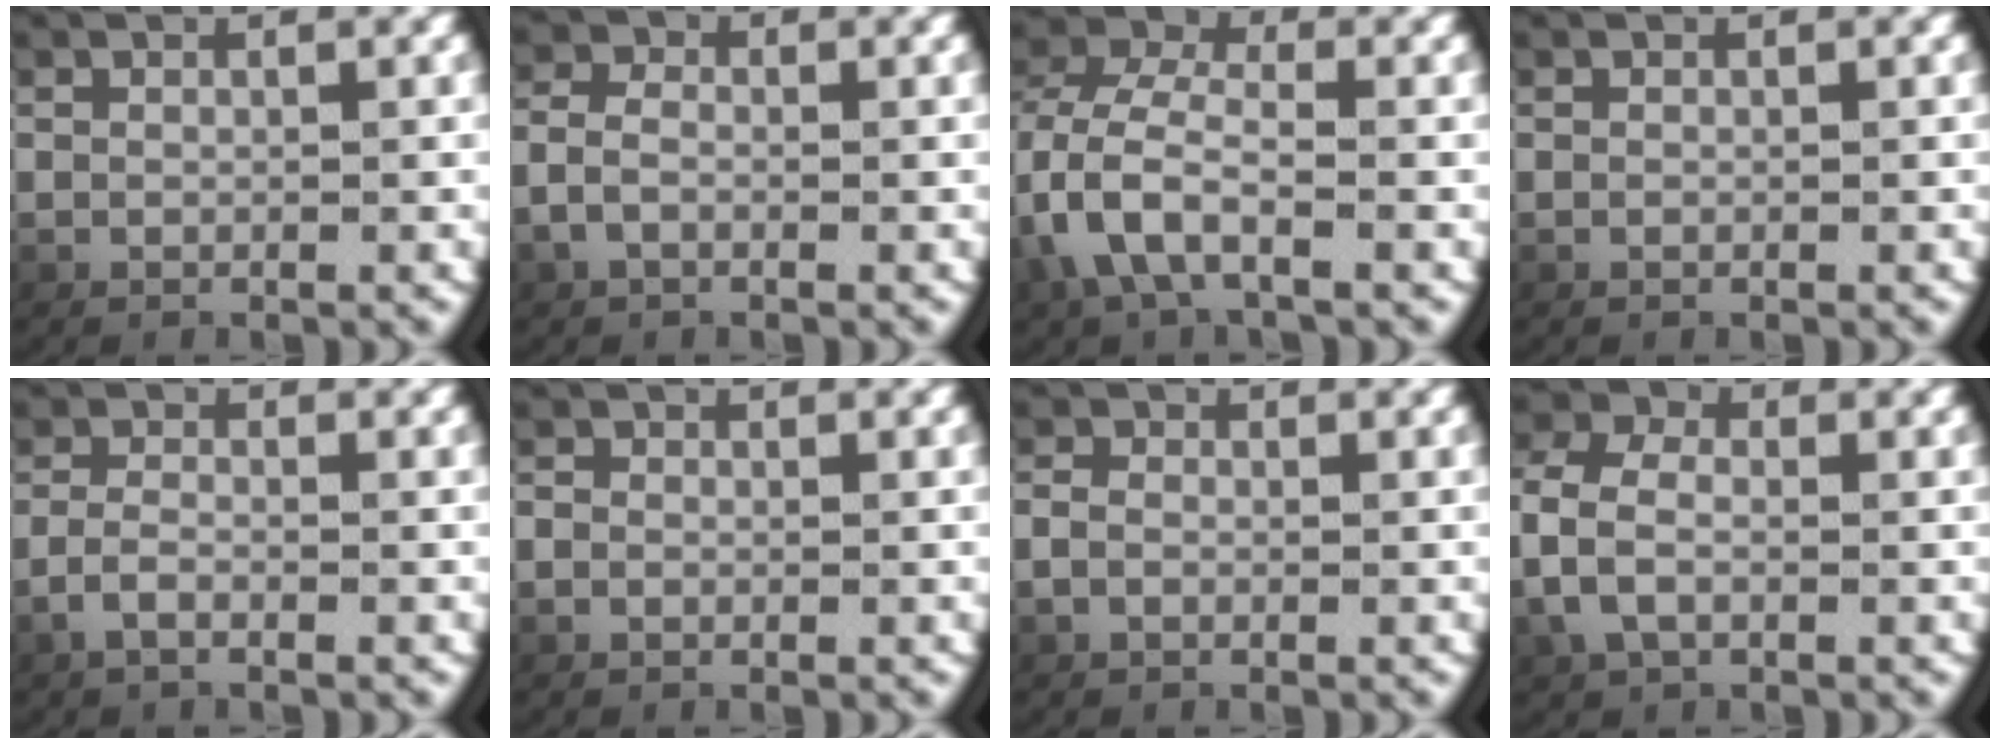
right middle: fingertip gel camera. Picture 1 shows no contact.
{"total": 1.8, "force": [-0.6, 1.2, 1.2], "torque": [-0.036, 0.002, -0.013]}
{"total": 3.8, "force": [-0.5, 2.1, 3.1], "torque": [-0.080, -0.002, -0.008]}
{"total": 0.0}
{"total": 1.6, "force": [-1.1, 0.3, 1.1], "torque": [-0.033, 0.000, -0.020]}
{"total": 1.1, "force": [-0.4, 0.9, 0.3], "torque": [-0.007, 0.007, -0.016]}
{"total": 1.2, "force": [-0.5, 0.9, 0.7], "torque": [-0.014, 0.006, -0.014]}
{"total": 3.7, "force": [-0.3, 2.8, 2.4], "torque": [-0.070, 0.000, -0.006]}